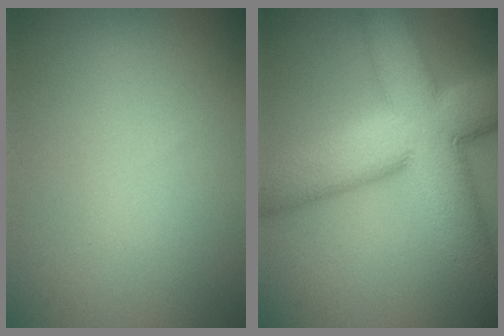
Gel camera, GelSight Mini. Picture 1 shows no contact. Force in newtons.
{"total": 12.8, "press": 12.8, "slide": 0.7}